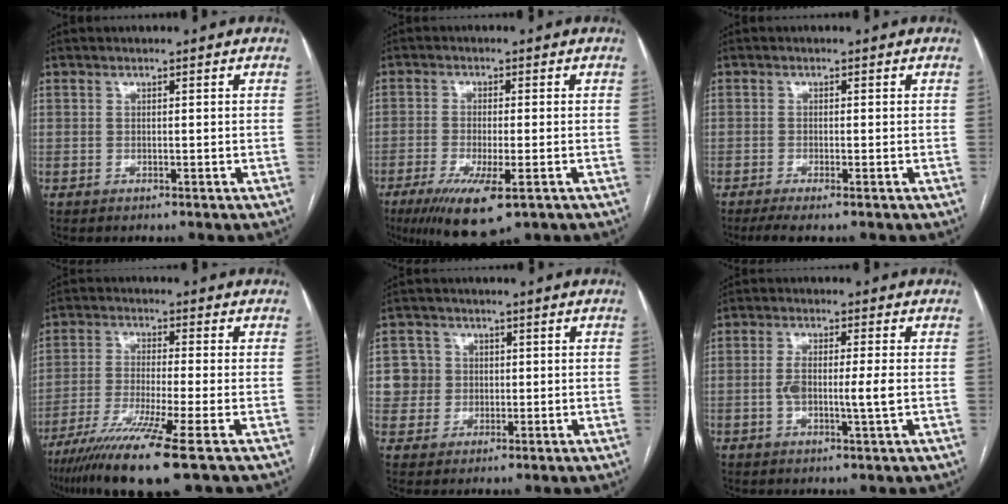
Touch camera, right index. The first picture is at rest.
{"total": 9.7, "force": [-5.2, 1.9, 7.9], "torque": [-0.140, -0.026, -0.084]}
{"total": 3.0, "force": [-2.1, 0.0, 2.2], "torque": [-0.039, -0.007, -0.038]}
{"total": 12.5, "force": [-7.8, -1.0, 9.6], "torque": [-0.187, -0.035, -0.138]}
{"total": 5.1, "force": [0.8, 5.0, 0.0], "torque": [0.008, 0.017, 0.020]}
{"total": 5.2, "force": [-0.4, 0.5, 5.2], "torque": [-0.103, 0.003, -0.004]}